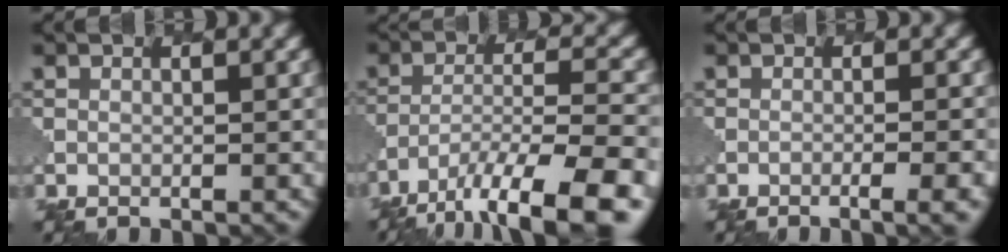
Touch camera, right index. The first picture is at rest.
{"total": 11.2, "force": [-8.0, 3.1, 7.3], "torque": [-0.131, -0.008, -0.132]}
{"total": 3.7, "force": [-2.0, 1.0, 2.9], "torque": [-0.025, 0.009, -0.030]}